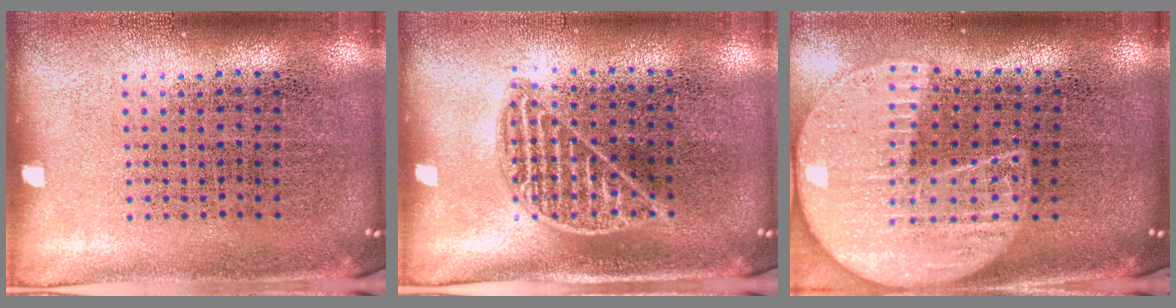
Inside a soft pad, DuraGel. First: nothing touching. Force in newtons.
{"total": 0.9, "press": 0.9, "slide": 0.3}
{"total": 2.3, "press": 2.0, "slide": 1.2}